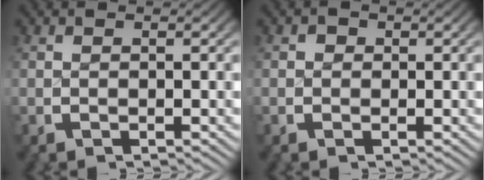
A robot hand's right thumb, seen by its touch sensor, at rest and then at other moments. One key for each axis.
{"total": 0.7, "fx": 0.0, "fy": 0.7, "fz": 0.1, "tx": -0.002, "ty": -0.005, "tz": -0.003}